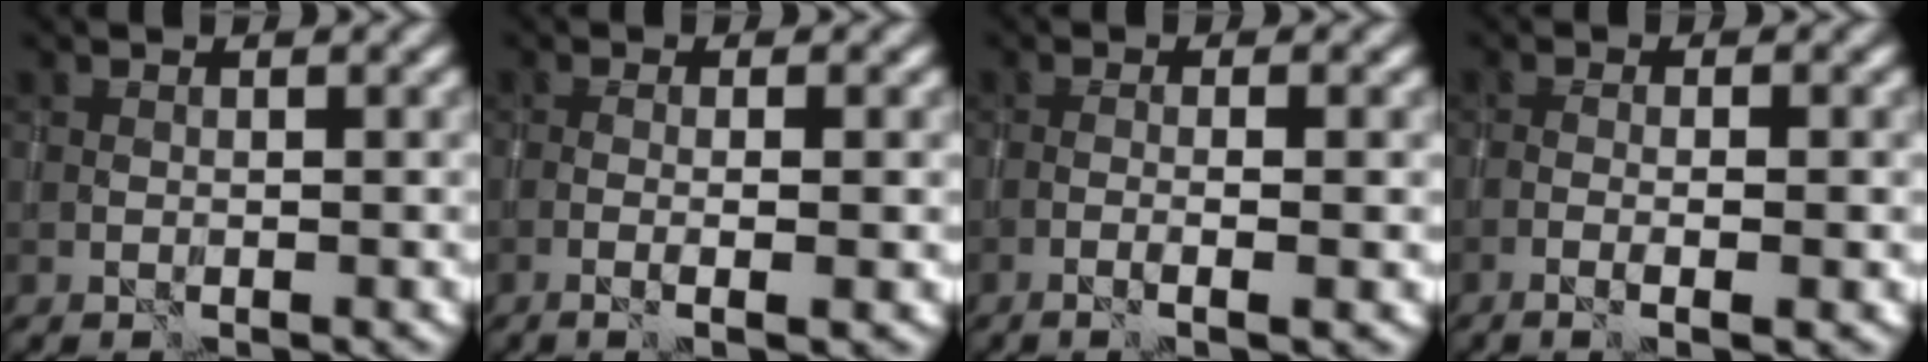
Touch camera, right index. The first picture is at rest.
{"total": 2.9, "force": [-0.6, 0.5, 2.8], "torque": [-0.042, 0.003, -0.017]}
{"total": 2.7, "force": [-0.9, 0.3, 2.5], "torque": [-0.040, 0.004, -0.024]}
{"total": 2.8, "force": [-1.1, 0.3, 2.6], "torque": [-0.044, 0.002, -0.024]}